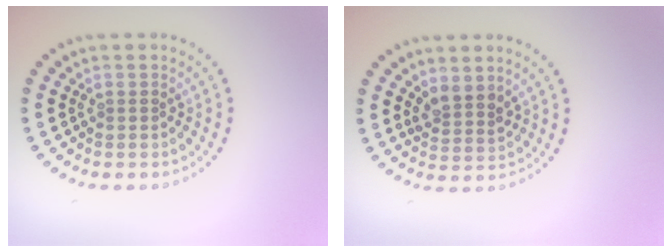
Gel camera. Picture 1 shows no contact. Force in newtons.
{"total": 2.3, "press": 1.8, "slide": 1.4}